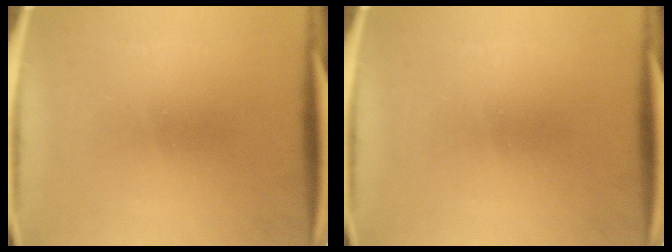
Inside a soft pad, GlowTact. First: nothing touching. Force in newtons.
{"total": 0.0}